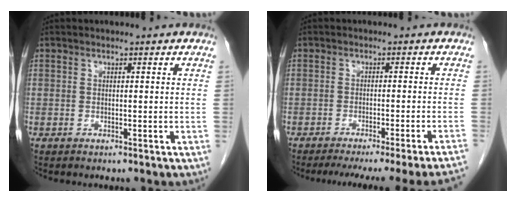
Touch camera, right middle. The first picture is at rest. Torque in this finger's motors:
{"motor_torque": [0.69, -0.69, 0.06, 0.06]}